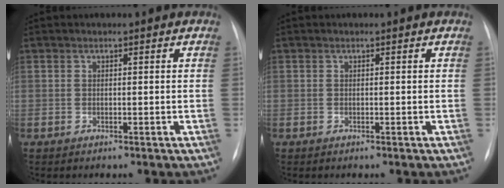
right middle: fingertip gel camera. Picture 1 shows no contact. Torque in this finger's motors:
{"motor_torque": [0.66, -0.62, 0.03, -0.01]}